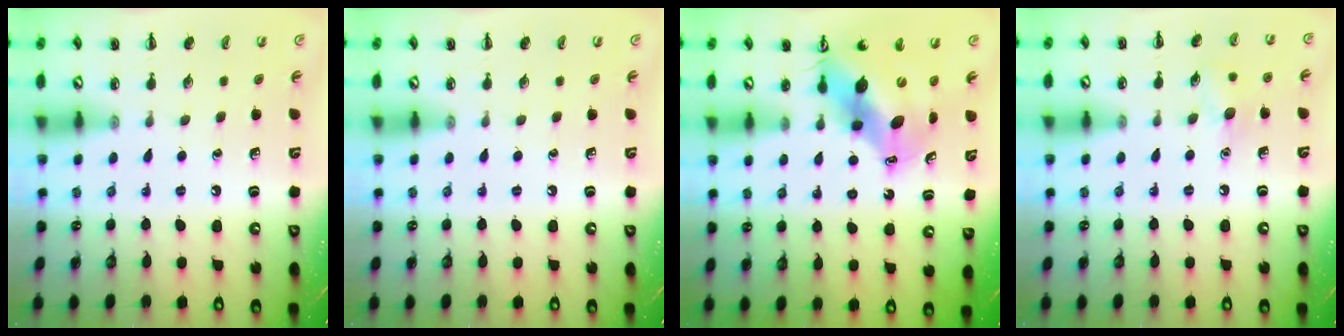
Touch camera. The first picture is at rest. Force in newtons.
{"total": 0.0}
{"total": 12.4, "press": 11.7, "slide": 3.9}
{"total": 8.1, "press": 7.9, "slide": 1.5}